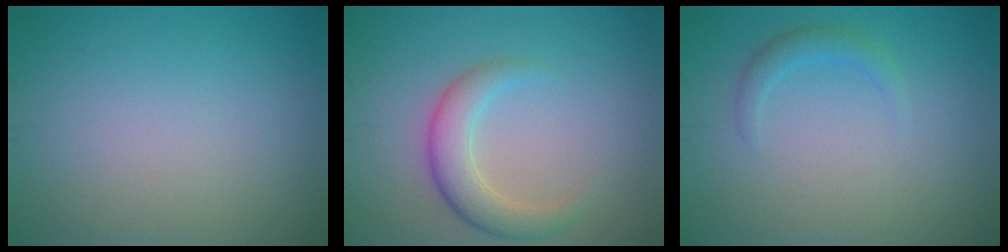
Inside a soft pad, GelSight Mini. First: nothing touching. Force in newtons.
{"total": 3.7, "press": 3.7, "slide": 0.1}
{"total": 1.5, "press": 1.5, "slide": 0.1}